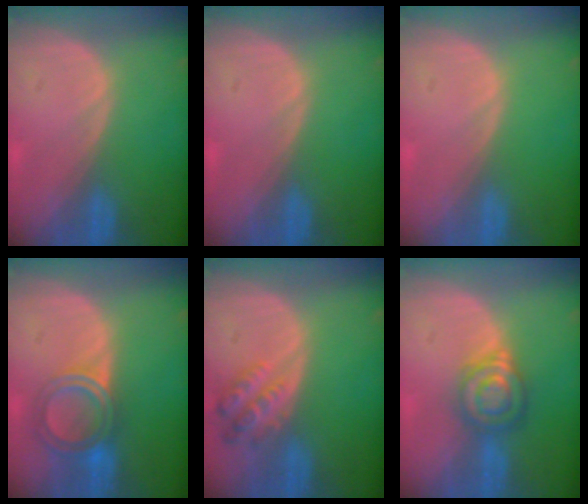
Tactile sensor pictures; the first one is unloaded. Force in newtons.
{"total": 0.0}
{"total": 0.0}
{"total": 6.1, "press": 5.3, "slide": 3.1}
{"total": 5.4, "press": 5.0, "slide": 2.1}
{"total": 6.0, "press": 5.9, "slide": 1.0}